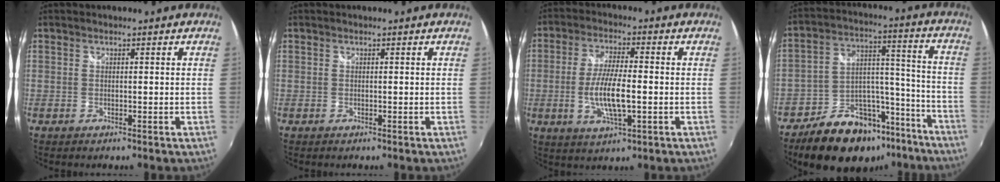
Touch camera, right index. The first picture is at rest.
{"total": 0.0}
{"total": 9.4, "force": [-1.8, 2.3, 8.9], "torque": [-0.176, -0.007, -0.034]}
{"total": 19.7, "force": [-14.1, 10.9, 8.4], "torque": [-0.145, 0.063, -0.193]}